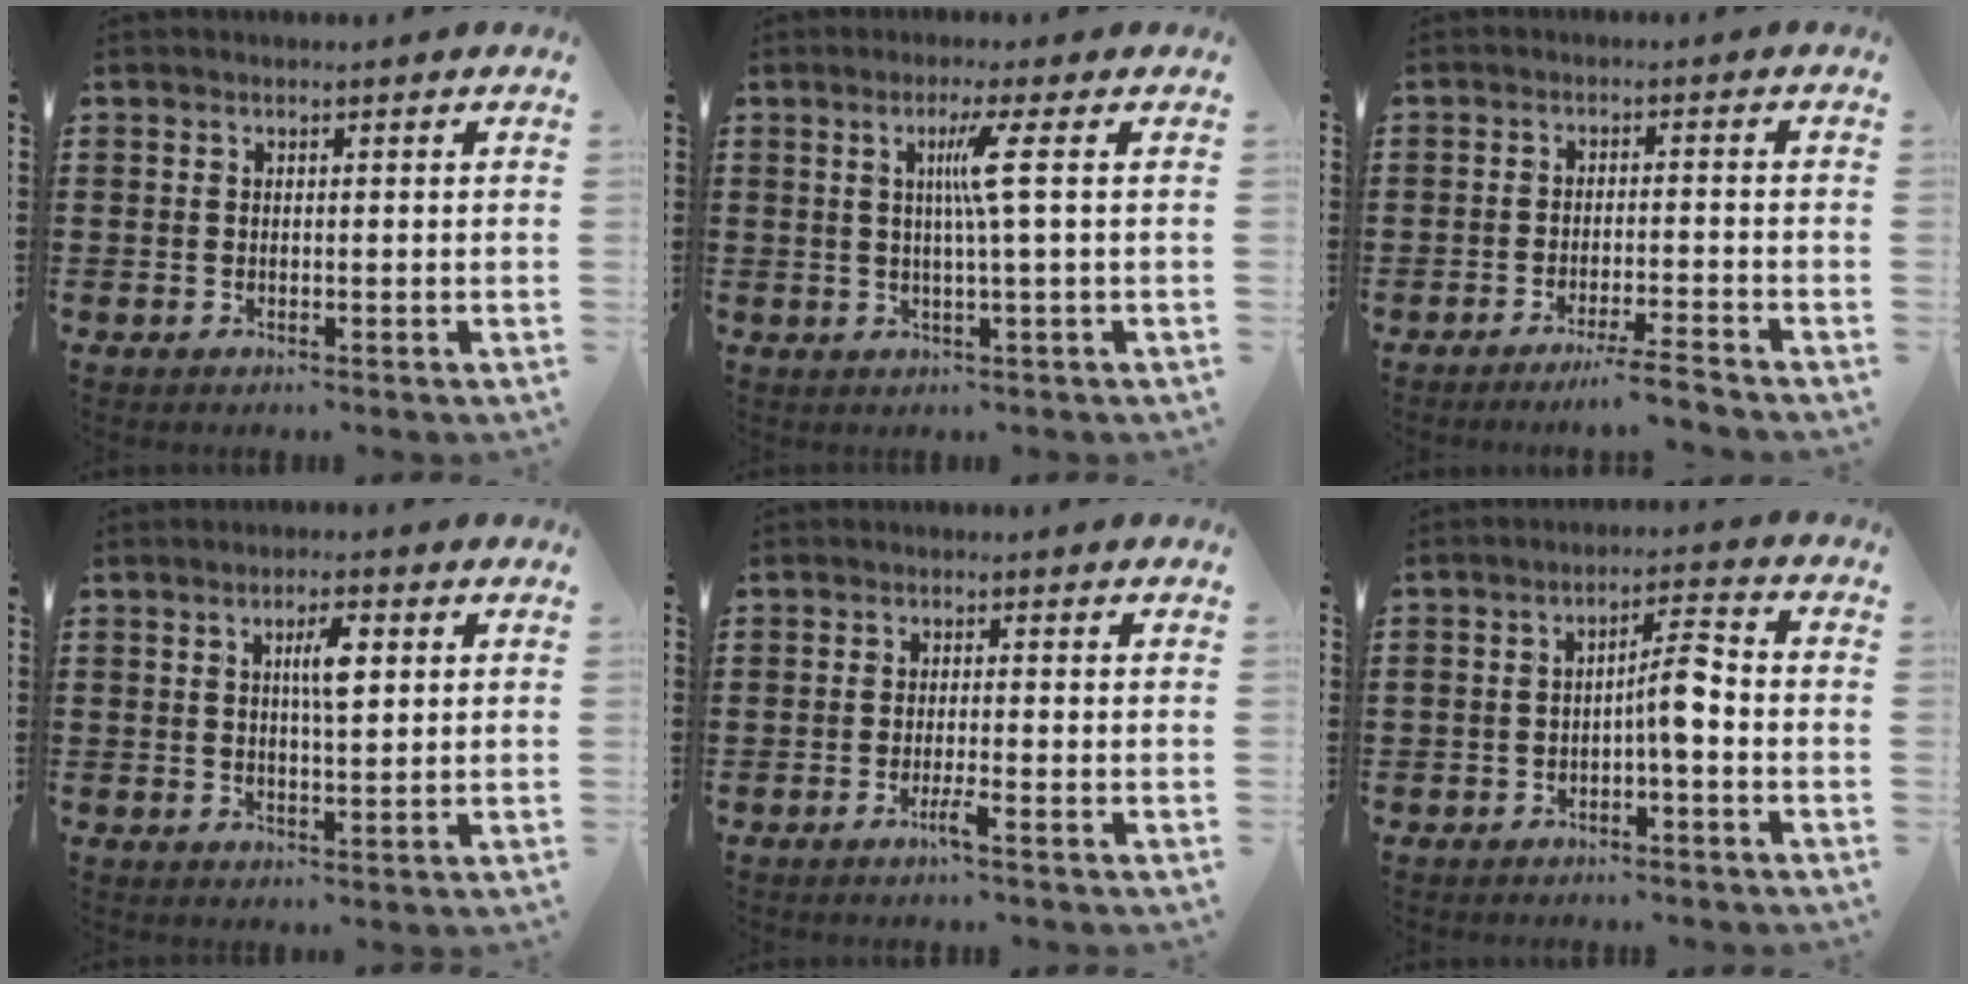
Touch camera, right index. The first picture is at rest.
{"total": 4.8, "force": [0.7, -1.1, 4.6], "torque": [-0.088, -0.007, 0.005]}
{"total": 4.0, "force": [-3.5, -0.7, 1.9], "torque": [-0.028, -0.010, -0.066]}
{"total": 4.4, "force": [1.1, 1.1, 4.1], "torque": [-0.075, 0.006, 0.014]}
{"total": 2.7, "force": [-1.8, -0.3, 2.1], "torque": [-0.040, -0.009, -0.034]}
{"total": 5.0, "force": [-1.6, 1.1, 4.7], "torque": [-0.084, 0.012, -0.034]}